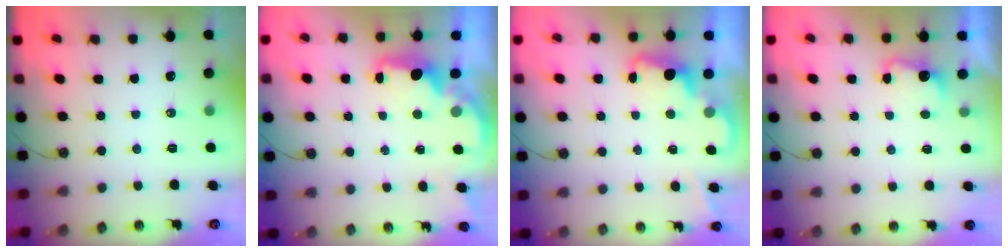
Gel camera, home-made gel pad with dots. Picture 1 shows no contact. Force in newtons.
{"total": 2.4, "press": 2.2, "slide": 0.7}
{"total": 2.5, "press": 2.4, "slide": 0.6}
{"total": 3.8, "press": 3.7, "slide": 1.0}